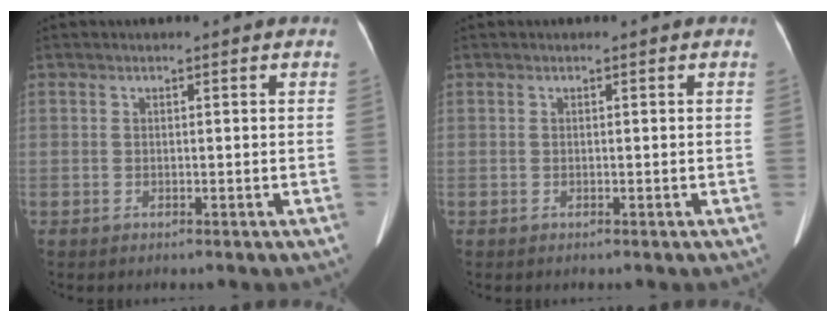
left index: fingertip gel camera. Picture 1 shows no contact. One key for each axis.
{"total": 0.0}